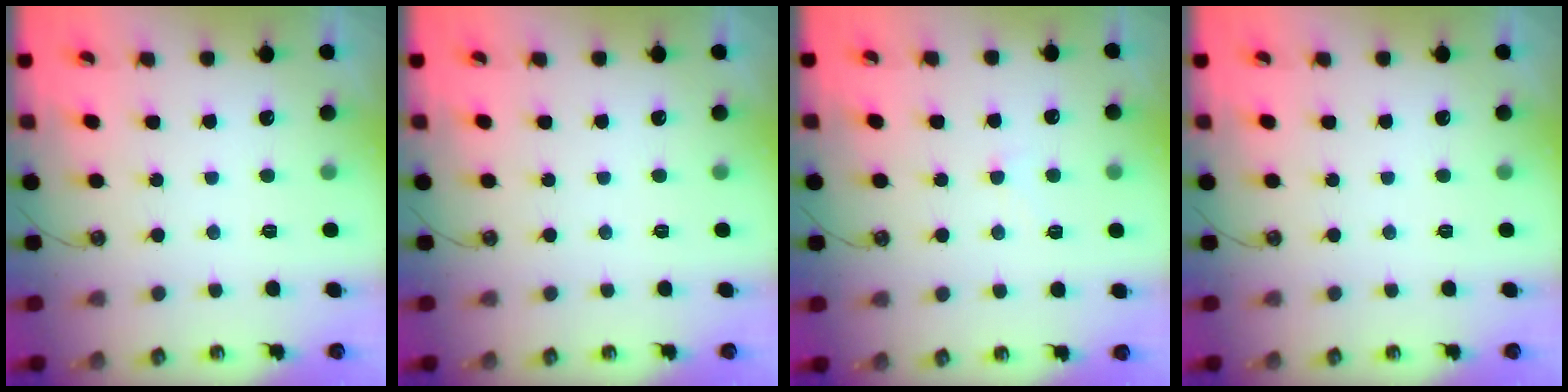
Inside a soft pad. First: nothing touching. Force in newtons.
{"total": 0.0}
{"total": 2.1, "press": 2.1, "slide": 0.6}
{"total": 0.0}